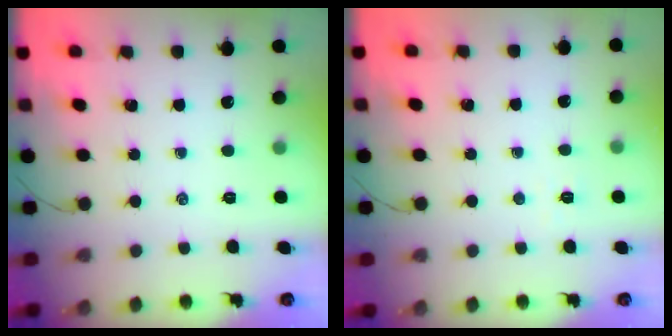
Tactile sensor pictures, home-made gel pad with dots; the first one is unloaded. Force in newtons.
{"total": 2.4, "press": 2.3, "slide": 0.5}